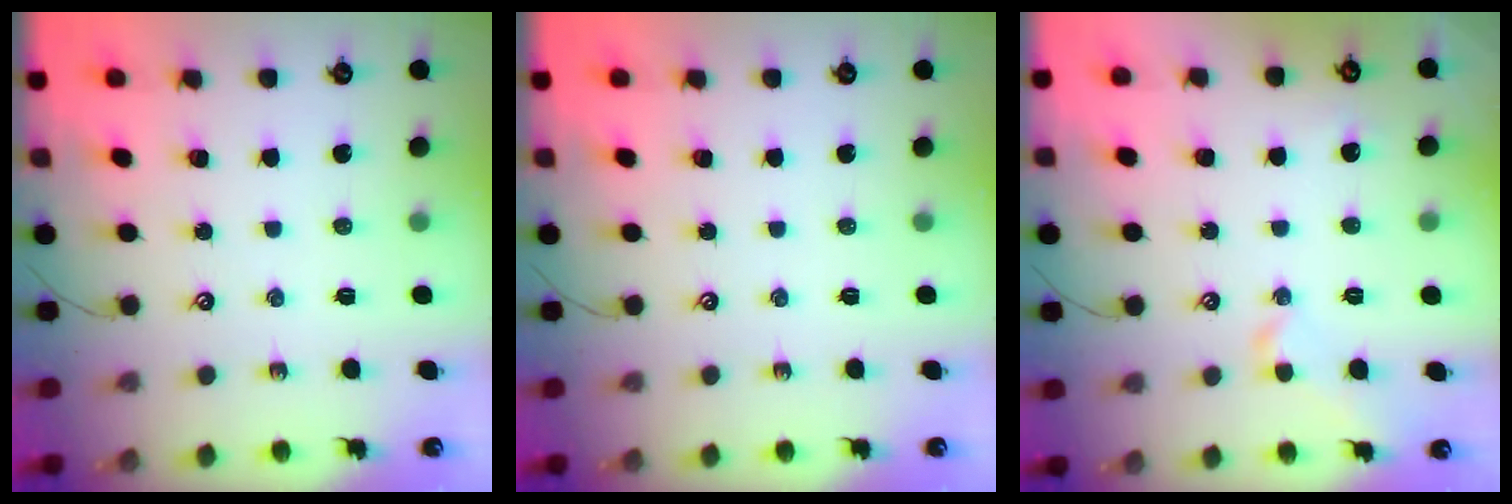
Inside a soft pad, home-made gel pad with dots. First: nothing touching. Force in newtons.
{"total": 0.0}
{"total": 1.0, "press": 0.7, "slide": 0.7}